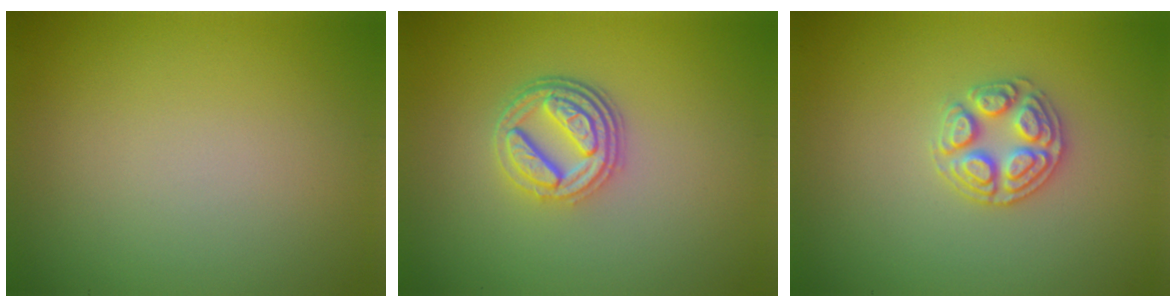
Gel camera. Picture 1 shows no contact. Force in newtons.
{"total": 4.2, "press": 3.3, "slide": 2.6}
{"total": 2.9, "press": 2.8, "slide": 0.3}